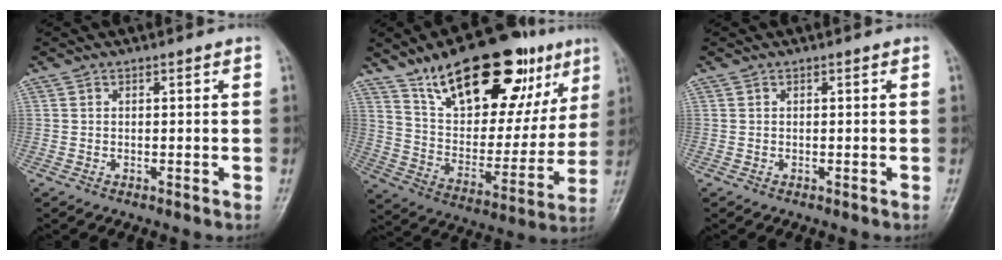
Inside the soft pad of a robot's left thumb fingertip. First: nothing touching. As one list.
[{"total": 27.1, "force": [15.6, 12.3, 18.5], "torque": [-0.233, -0.036, 0.252]}, {"total": 0.0}]